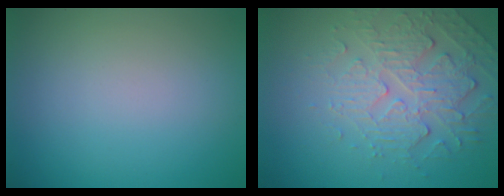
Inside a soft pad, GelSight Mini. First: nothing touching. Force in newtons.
{"total": 4.9, "press": 3.6, "slide": 3.4}